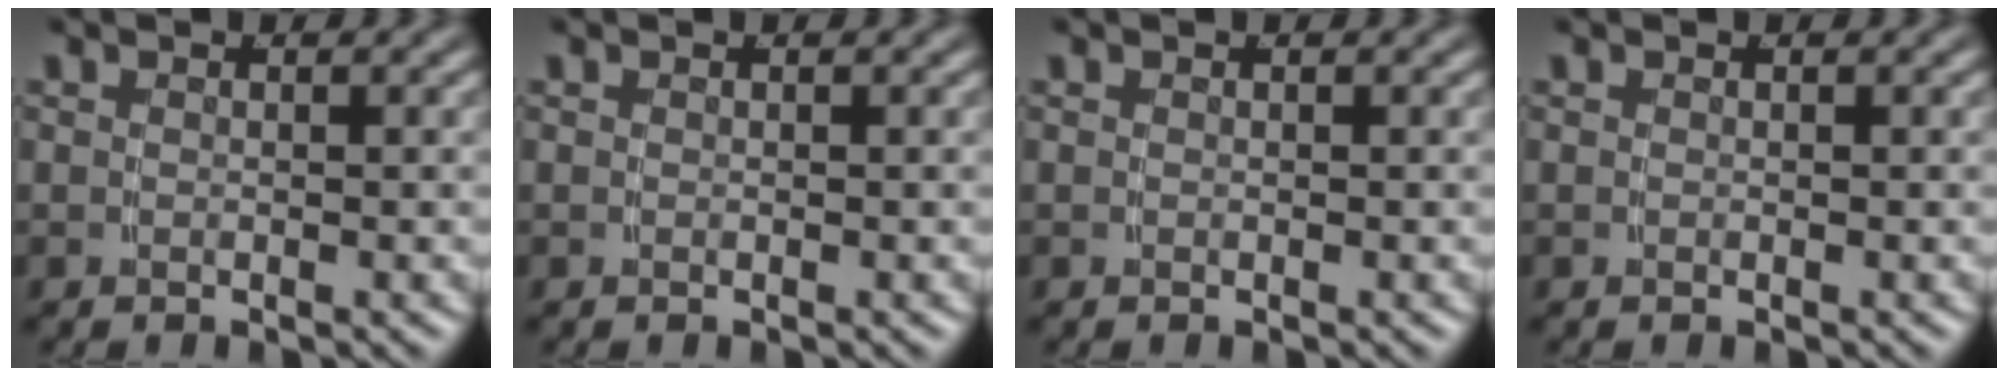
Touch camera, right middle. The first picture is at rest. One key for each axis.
{"total": 0.0}
{"total": 0.0}
{"total": 0.0}